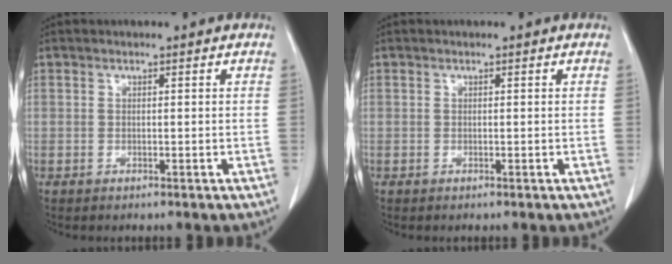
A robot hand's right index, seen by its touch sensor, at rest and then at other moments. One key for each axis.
{"total": 0.0}